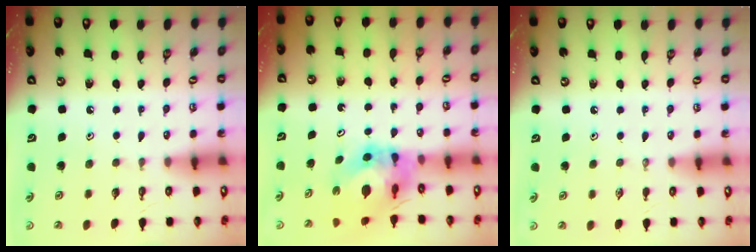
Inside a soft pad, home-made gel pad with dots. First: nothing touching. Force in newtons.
{"total": 8.1, "press": 8.1, "slide": 0.9}
{"total": 0.0}